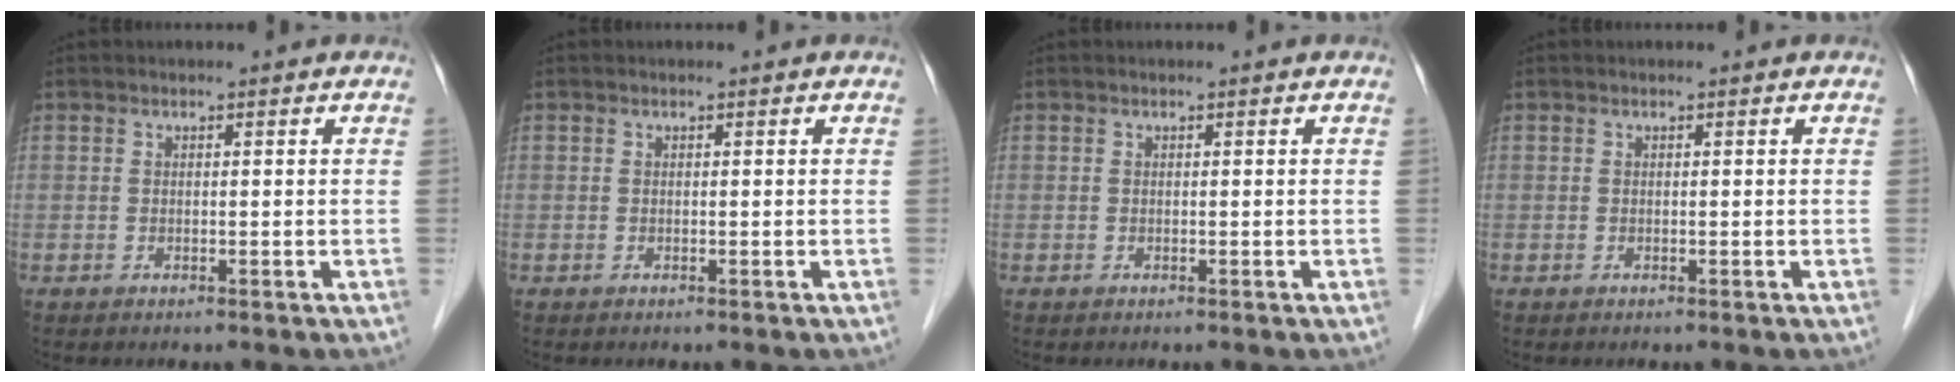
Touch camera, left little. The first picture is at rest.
{"total": 0.0}
{"total": 0.0}
{"total": 0.0}